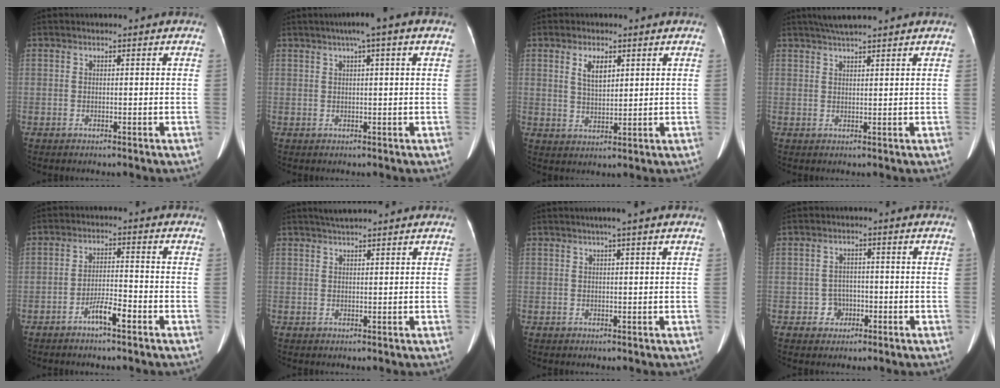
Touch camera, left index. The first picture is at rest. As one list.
[{"total": 5.2, "force": [2.9, -0.2, 4.4], "torque": [-0.069, 0.025, 0.041]}, {"total": 3.8, "force": [1.7, 1.7, 2.9], "torque": [-0.061, 0.001, 0.037]}, {"total": 5.8, "force": [5.0, -0.1, 2.9], "torque": [-0.050, 0.028, 0.084]}, {"total": 4.0, "force": [-2.7, 0.5, 2.9], "torque": [-0.053, 0.003, -0.051]}, {"total": 3.0, "force": [2.7, -0.1, 1.4], "torque": [-0.021, 0.020, 0.049]}, {"total": 2.6, "force": [1.6, -0.5, 1.9], "torque": [-0.035, 0.011, 0.027]}, {"total": 2.8, "force": [-1.1, 2.5, 0.5], "torque": [-0.003, 0.010, -0.017]}]